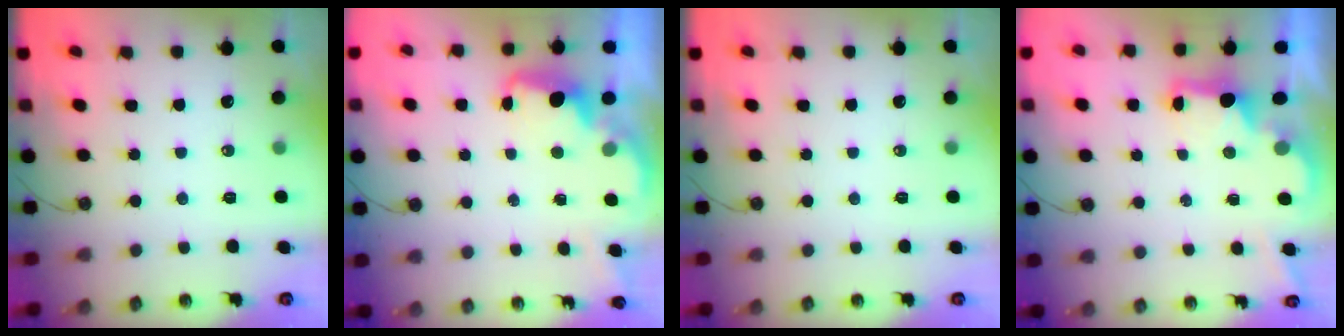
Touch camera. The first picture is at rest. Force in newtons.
{"total": 2.2, "press": 2.1, "slide": 0.6}
{"total": 0.0}
{"total": 2.3, "press": 2.2, "slide": 0.7}